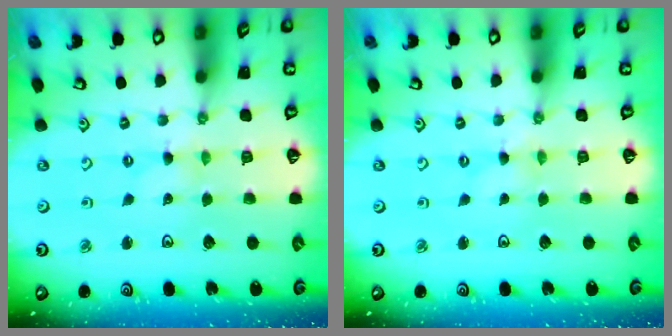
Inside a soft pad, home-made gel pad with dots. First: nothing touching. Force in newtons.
{"total": 0.0}